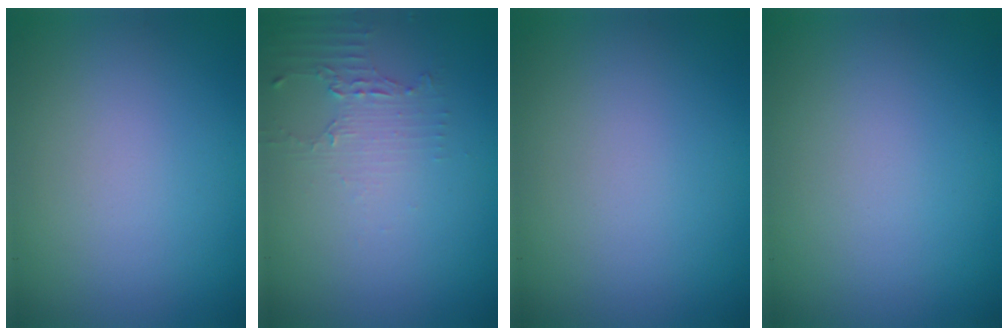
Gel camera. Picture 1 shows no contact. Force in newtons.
{"total": 2.2, "press": 1.5, "slide": 1.5}
{"total": 0.0}
{"total": 0.0}